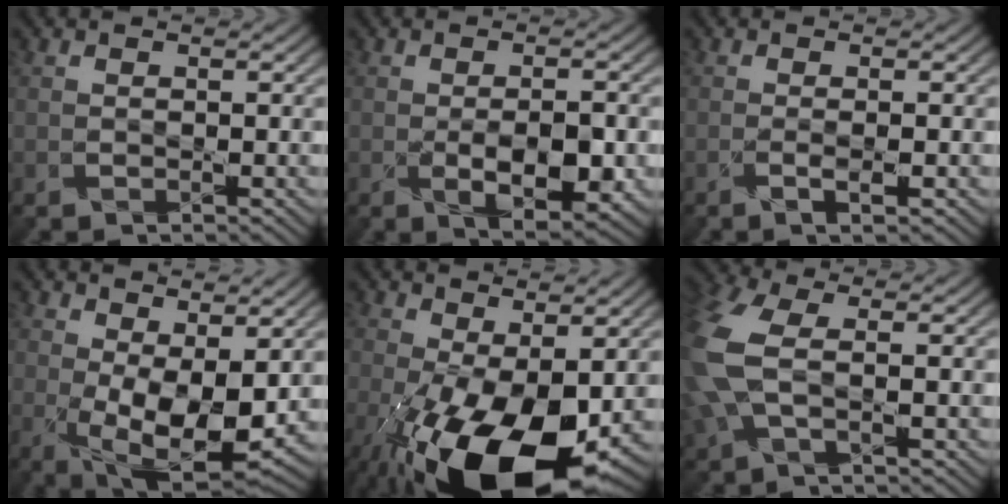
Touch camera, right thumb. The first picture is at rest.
{"total": 6.0, "force": [-1.4, 2.7, 5.2], "torque": [-0.089, -0.011, -0.016]}
{"total": 1.4, "force": [-0.5, 0.0, 1.3], "torque": [-0.027, 0.004, -0.014]}
{"total": 9.6, "force": [0.7, 4.6, 8.4], "torque": [-0.164, -0.017, 0.019]}
{"total": 15.6, "force": [-4.9, 7.2, 13.0], "torque": [-0.257, -0.042, -0.068]}
{"total": 10.2, "force": [0.8, 5.7, 8.3], "torque": [-0.264, -0.004, 0.016]}